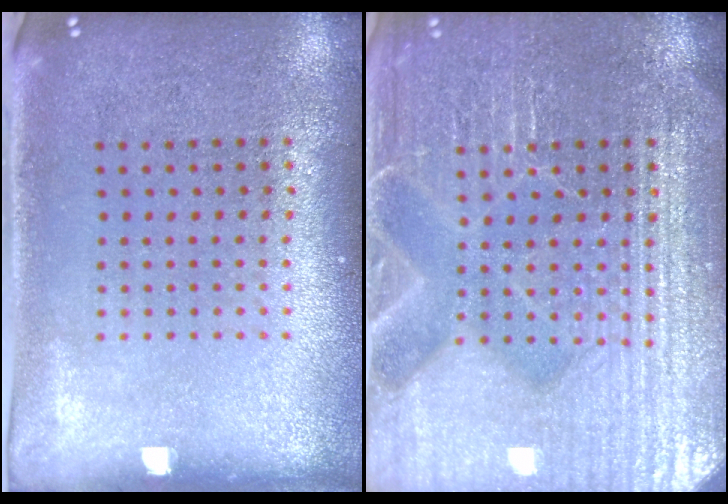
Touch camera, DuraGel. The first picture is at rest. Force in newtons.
{"total": 4.9, "press": 4.9, "slide": 0.6}